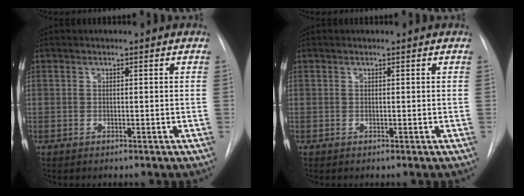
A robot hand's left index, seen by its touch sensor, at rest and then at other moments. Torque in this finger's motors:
{"motor_torque": [-0.27, 0.30, 0.00, 0.00]}